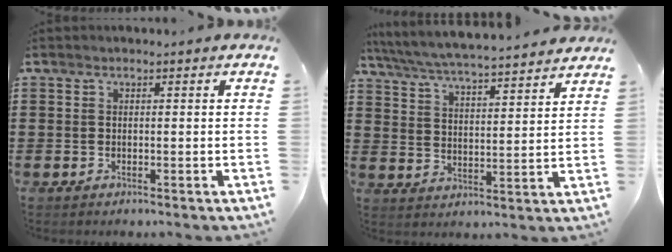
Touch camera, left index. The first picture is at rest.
{"total": 5.3, "force": [5.1, -0.2, 1.4], "torque": [-0.052, -0.036, 0.084]}